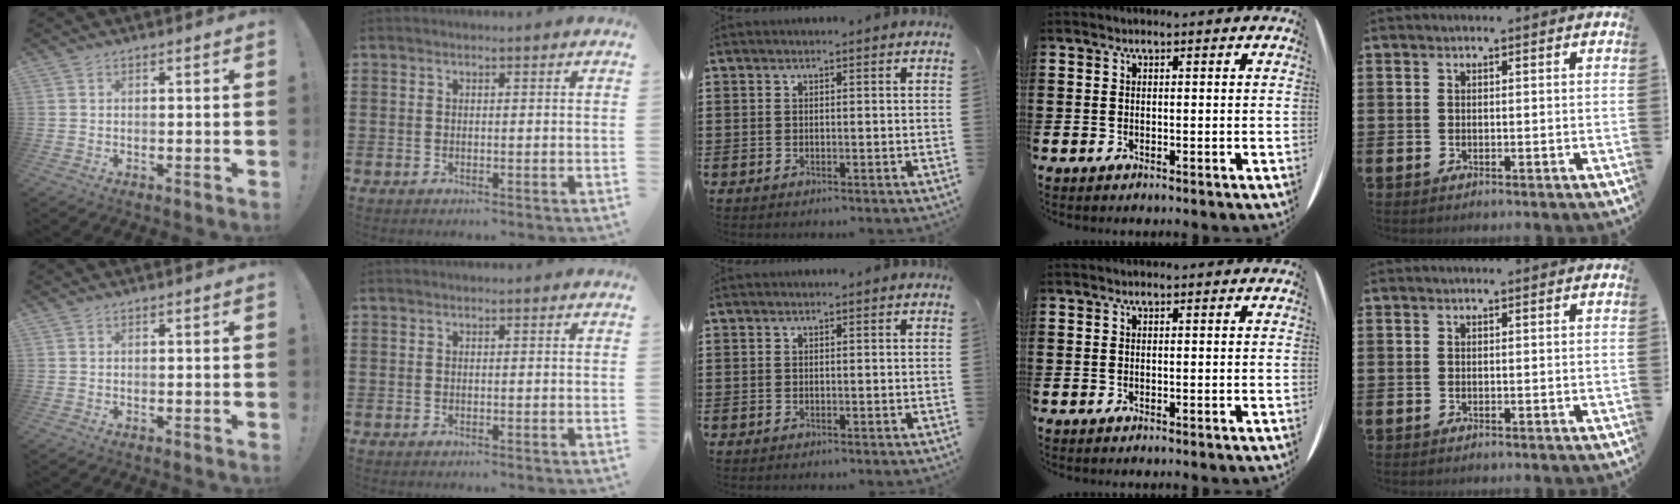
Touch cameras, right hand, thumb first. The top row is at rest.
{}